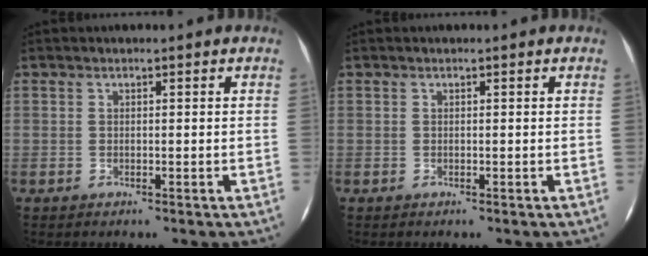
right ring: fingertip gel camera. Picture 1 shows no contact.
{"total": 0.0}